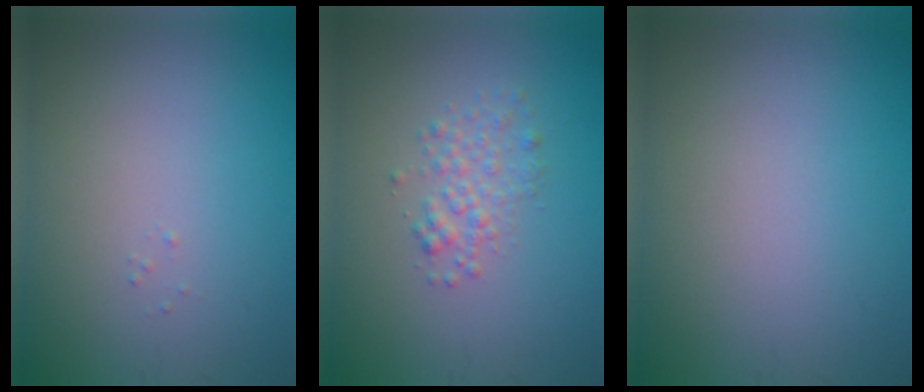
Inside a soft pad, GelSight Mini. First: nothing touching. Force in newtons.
{"total": 2.1, "press": 2.1, "slide": 0.1}
{"total": 0.0}